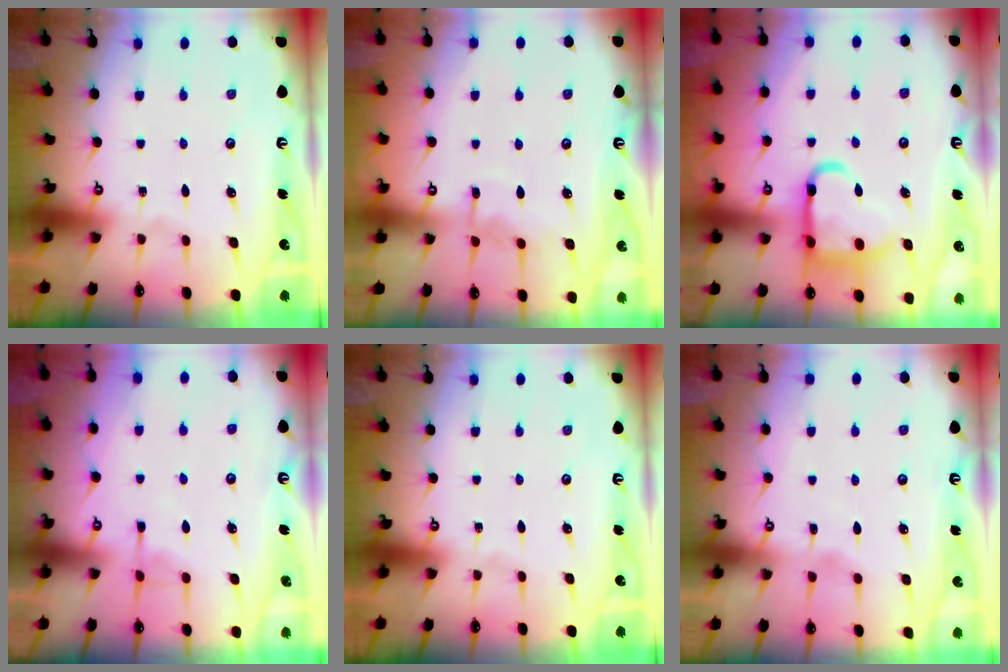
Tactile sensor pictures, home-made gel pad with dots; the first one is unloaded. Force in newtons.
{"total": 6.1, "press": 6.1, "slide": 0.5}
{"total": 14.4, "press": 14.3, "slide": 1.6}
{"total": 4.4, "press": 4.3, "slide": 0.7}
{"total": 0.0}
{"total": 2.9, "press": 2.9, "slide": 0.4}